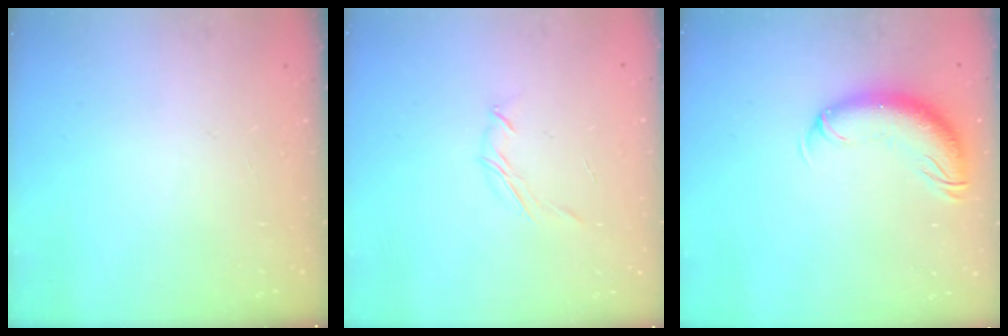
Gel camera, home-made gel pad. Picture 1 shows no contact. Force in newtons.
{"total": 3.6, "press": 3.5, "slide": 0.8}
{"total": 12.1, "press": 11.8, "slide": 2.7}